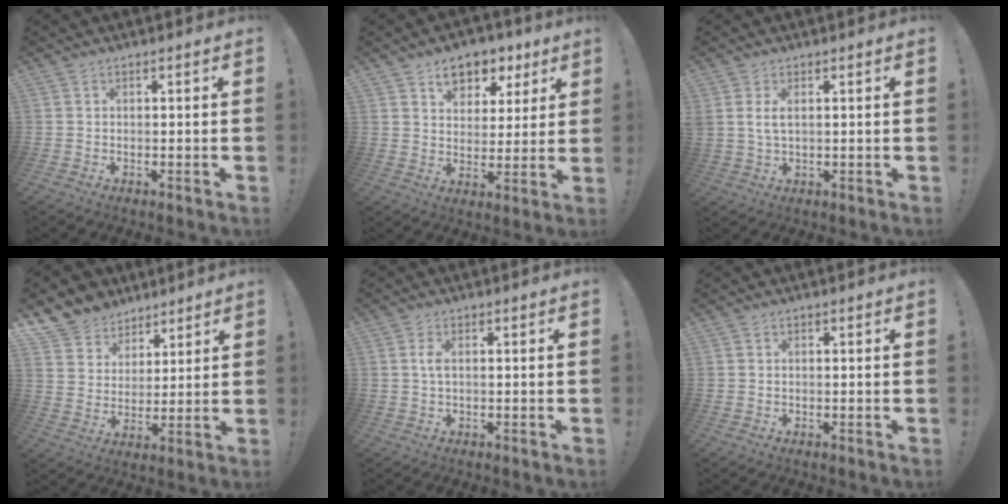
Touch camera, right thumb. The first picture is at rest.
{"total": 9.0, "force": [5.7, 6.2, 3.2], "torque": [-0.036, -0.037, 0.106]}
{"total": 3.7, "force": [1.3, 1.7, 3.1], "torque": [-0.061, 0.001, 0.024]}
{"total": 9.4, "force": [6.6, 6.6, 0.9], "torque": [-0.025, -0.053, 0.135]}
{"total": 2.1, "force": [0.2, 0.7, 2.0], "torque": [-0.031, 0.001, 0.001]}
{"total": 0.0}